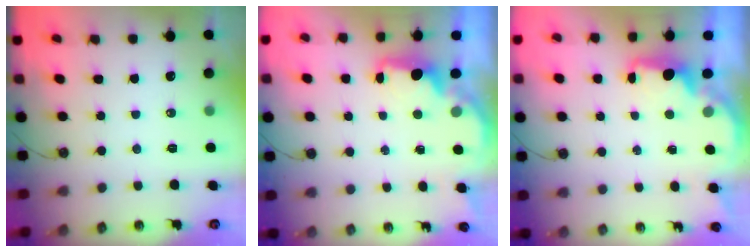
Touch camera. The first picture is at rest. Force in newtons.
{"total": 2.3, "press": 2.2, "slide": 0.8}
{"total": 2.3, "press": 2.1, "slide": 0.8}